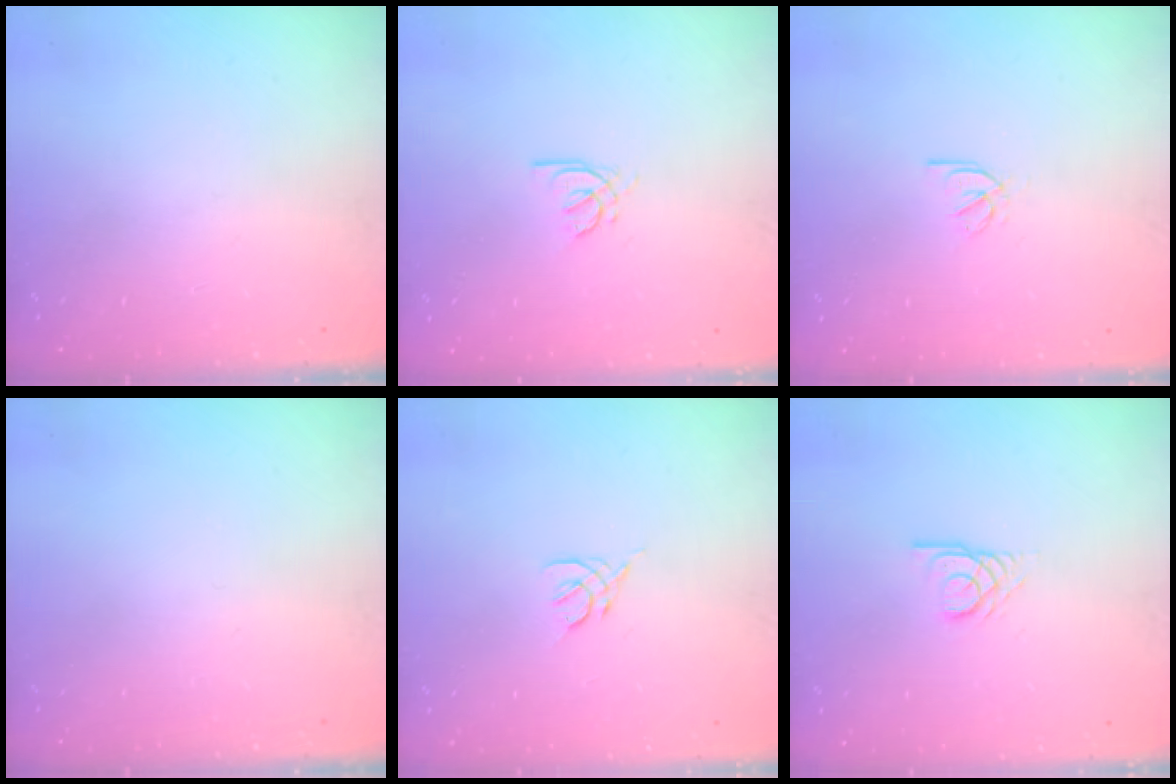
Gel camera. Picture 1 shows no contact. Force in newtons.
{"total": 2.1, "press": 2.0, "slide": 0.6}
{"total": 2.2, "press": 2.2, "slide": 0.5}
{"total": 0.0}
{"total": 2.2, "press": 2.1, "slide": 0.6}
{"total": 2.9, "press": 2.9, "slide": 0.1}